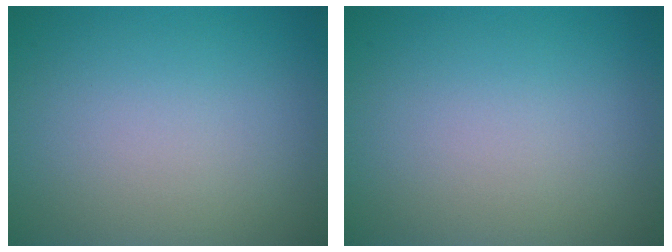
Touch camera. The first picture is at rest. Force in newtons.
{"total": 0.0}